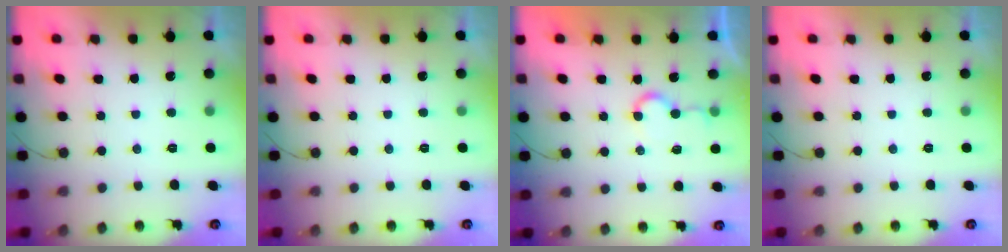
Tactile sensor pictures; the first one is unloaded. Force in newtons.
{"total": 0.0}
{"total": 5.4, "press": 5.4, "slide": 0.4}
{"total": 0.0}